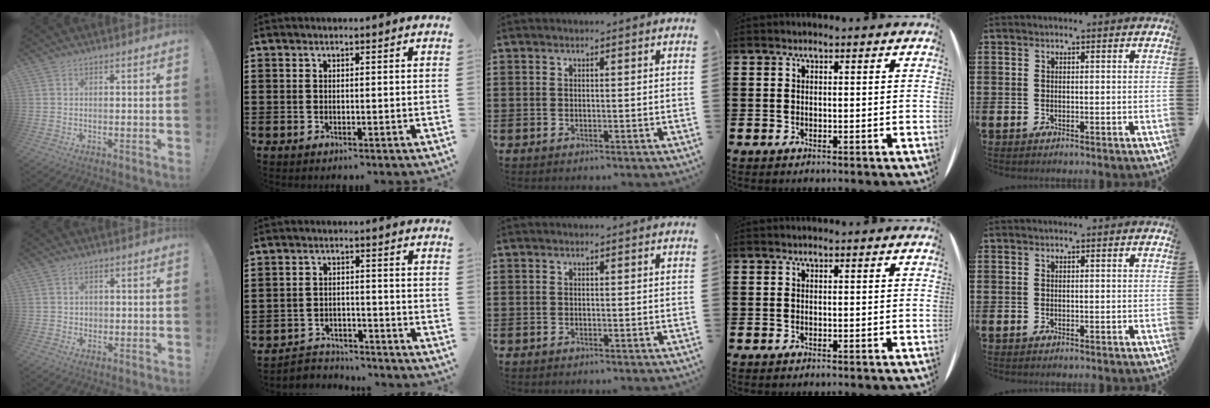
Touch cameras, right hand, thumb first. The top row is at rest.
{"thumb": {"total": 1.8, "force": [0.5, 1.7, 0.5], "torque": [-0.005, -0.001, 0.008]}, "index": {"total": 3.4, "force": [-3.3, 0.8, -0.1], "torque": [-0.007, 0.001, -0.071]}}